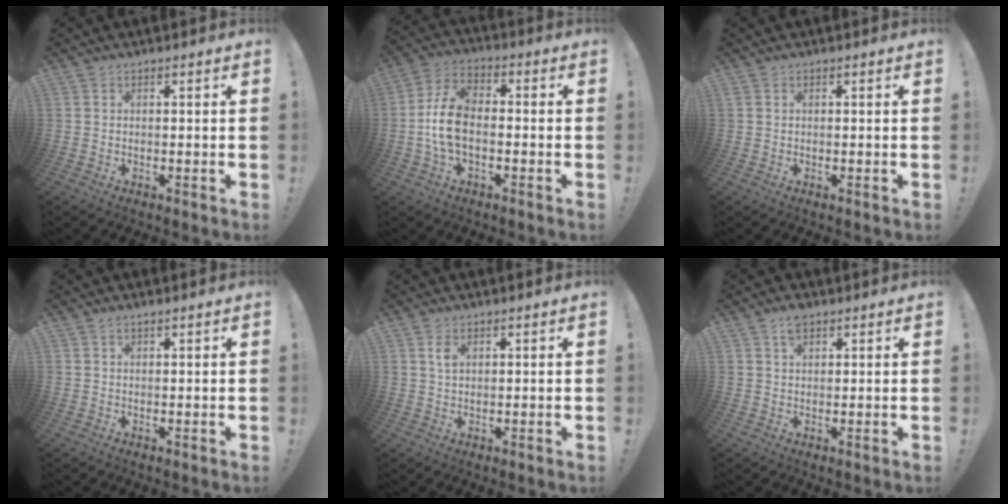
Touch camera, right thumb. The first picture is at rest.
{"total": 11.1, "force": [-2.0, 6.5, 8.8], "torque": [-0.189, 0.016, -0.033]}
{"total": 0.0}
{"total": 0.7, "force": [0.6, 0.0, 0.4], "torque": [-0.002, -0.002, 0.010]}
{"total": 2.9, "force": [1.3, 1.6, 2.1], "torque": [-0.033, -0.002, 0.020]}
{"total": 3.2, "force": [2.0, 1.7, 1.8], "torque": [-0.028, -0.004, 0.035]}